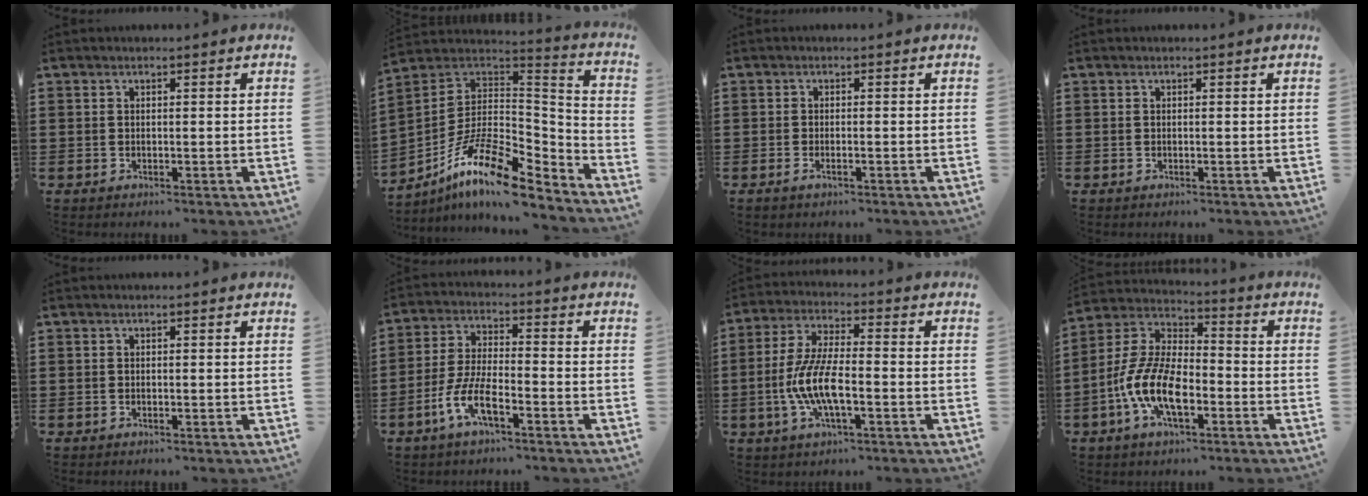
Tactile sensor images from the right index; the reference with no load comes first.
{"total": 15.5, "force": [-9.5, 4.9, 11.3], "torque": [-0.225, 0.015, -0.171]}
{"total": 1.0, "force": [-0.5, 0.1, 0.9], "torque": [-0.019, -0.006, -0.007]}
{"total": 0.0}
{"total": 0.0}
{"total": 7.0, "force": [-4.1, 1.8, 5.4], "torque": [-0.136, -0.011, -0.083]}
{"total": 8.7, "force": [-2.7, 2.2, 8.0], "torque": [-0.182, -0.015, -0.056]}
{"total": 10.6, "force": [-4.3, 4.7, 8.5], "torque": [-0.212, -0.008, -0.086]}